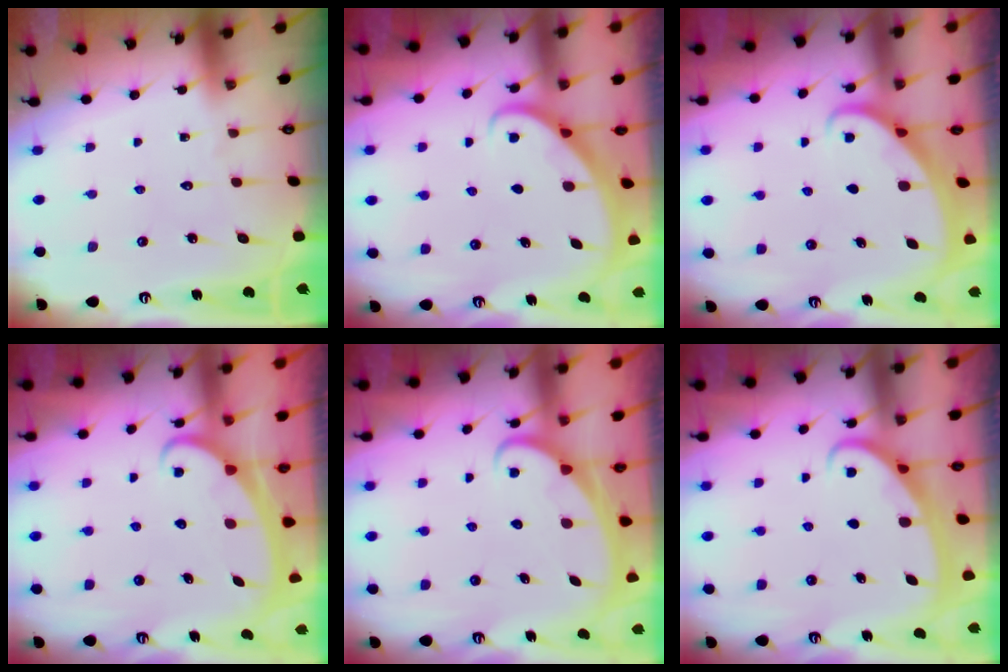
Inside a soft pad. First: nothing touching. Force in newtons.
{"total": 2.6, "press": 2.6, "slide": 0.2}
{"total": 1.8, "press": 1.7, "slide": 0.0}
{"total": 2.3, "press": 2.3, "slide": 0.3}
{"total": 2.2, "press": 2.2, "slide": 0.2}
{"total": 2.7, "press": 2.7, "slide": 0.4}